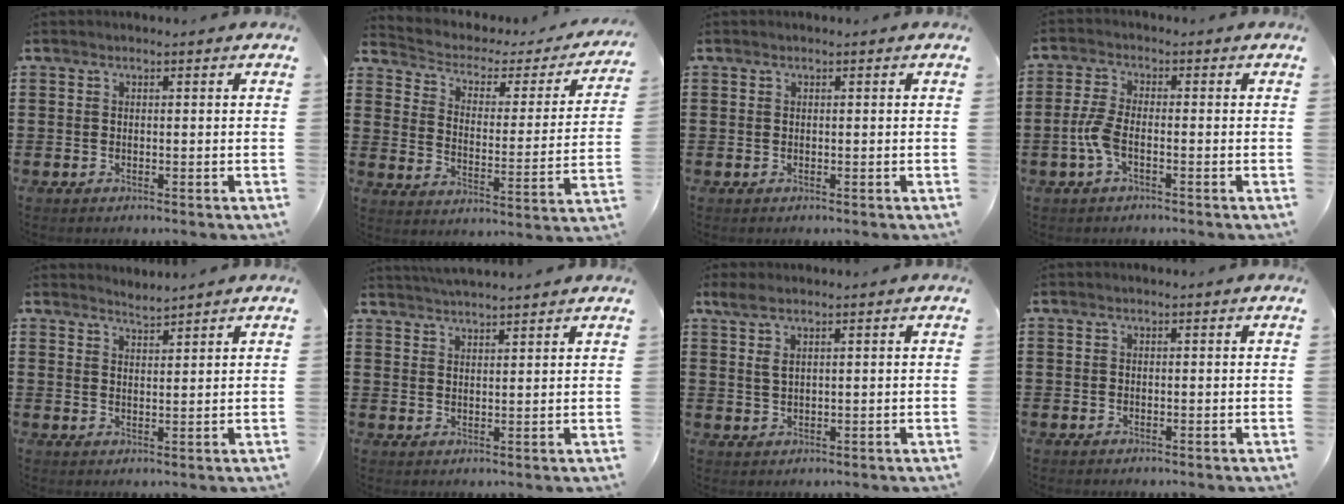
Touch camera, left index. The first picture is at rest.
{"total": 2.6, "force": [1.5, 1.8, 1.2], "torque": [-0.040, -0.014, 0.015]}
{"total": 0.0}
{"total": 4.2, "force": [-1.2, 1.6, 3.7], "torque": [-0.091, -0.005, -0.027]}
{"total": 2.0, "force": [2.0, -0.2, 0.0], "torque": [-0.004, -0.002, 0.038]}
{"total": 3.0, "force": [2.9, -0.5, 0.0], "torque": [-0.008, -0.008, 0.056]}
{"total": 2.7, "force": [1.3, 1.0, 2.2], "torque": [-0.047, 0.005, 0.023]}
{"total": 0.0}